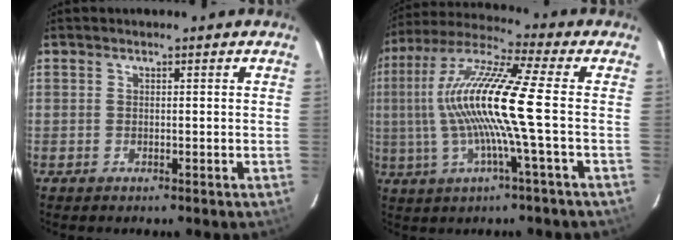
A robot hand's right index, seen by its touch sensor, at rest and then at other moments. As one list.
[{"total": 15.5, "force": [-0.9, -0.5, 15.4], "torque": [-0.302, 0.007, -0.021]}]